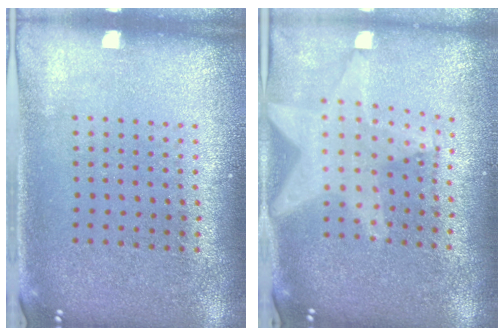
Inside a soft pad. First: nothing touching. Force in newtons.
{"total": 1.9, "press": 1.6, "slide": 0.8}